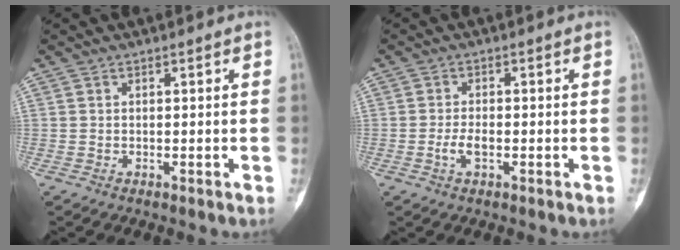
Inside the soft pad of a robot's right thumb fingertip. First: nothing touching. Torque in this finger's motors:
{"motor_torque": [0.36, 0.13, 0.61, -0.28, 0.10]}